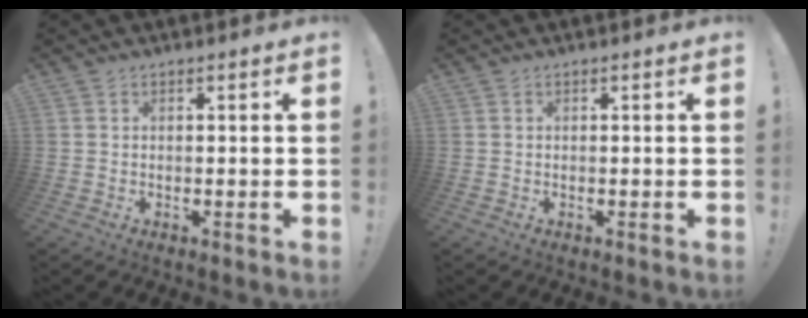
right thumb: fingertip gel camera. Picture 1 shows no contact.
{"total": 0.0}